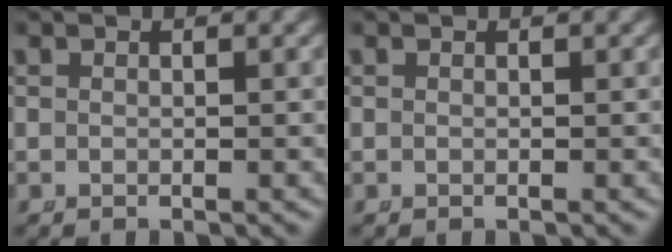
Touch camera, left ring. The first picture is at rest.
{"total": 0.0}